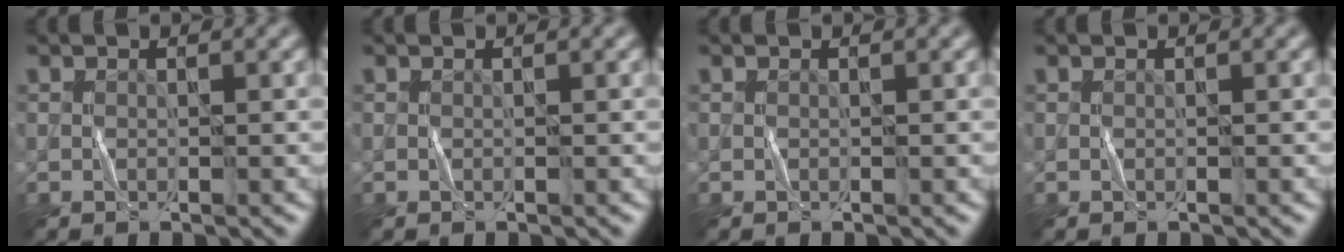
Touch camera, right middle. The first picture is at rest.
{"total": 0.0}
{"total": 0.0}
{"total": 0.0}